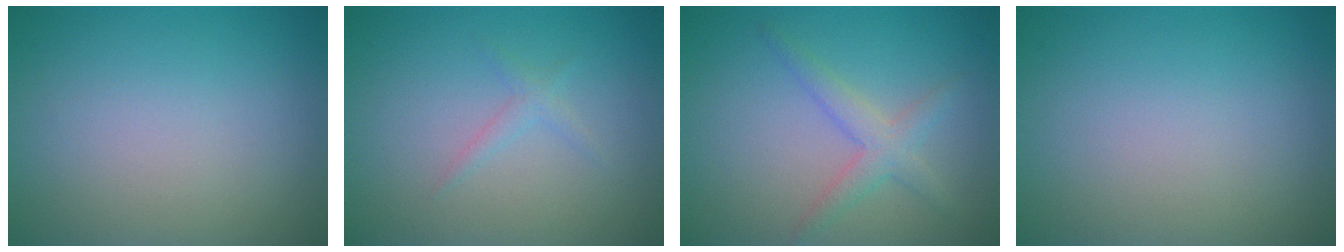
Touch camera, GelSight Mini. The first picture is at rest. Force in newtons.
{"total": 1.1, "press": 1.1, "slide": 0.0}
{"total": 1.9, "press": 1.9, "slide": 0.1}
{"total": 0.0}